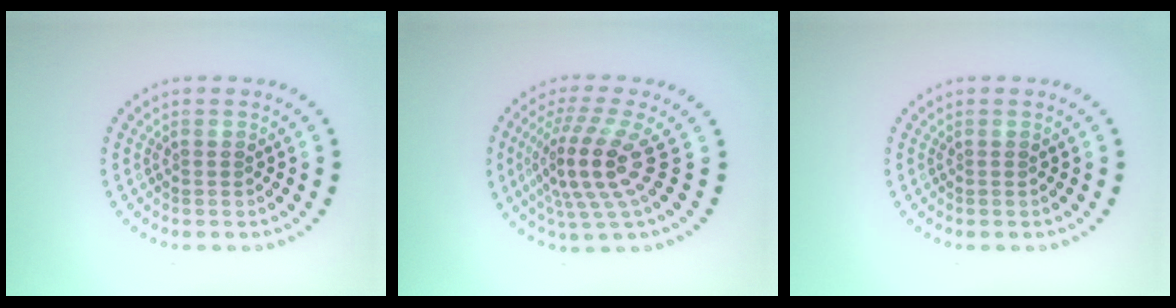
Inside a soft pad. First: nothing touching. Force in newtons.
{"total": 4.8, "press": 3.6, "slide": 3.1}
{"total": 0.0}